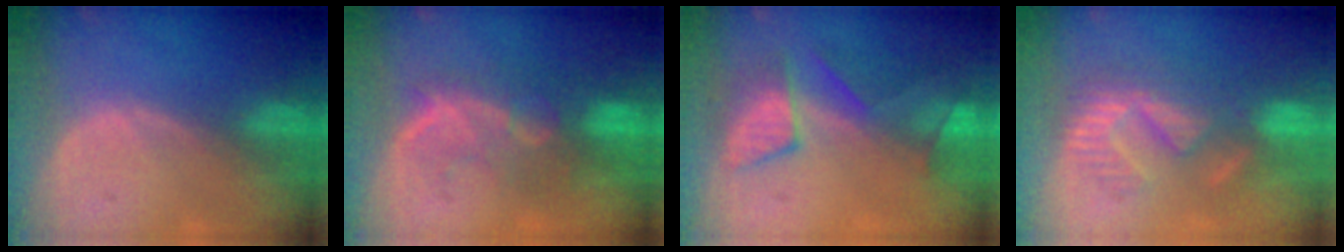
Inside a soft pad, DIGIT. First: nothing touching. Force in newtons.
{"total": 9.9, "press": 8.6, "slide": 4.9}
{"total": 8.0, "press": 7.7, "slide": 2.2}
{"total": 8.7, "press": 8.5, "slide": 1.6}